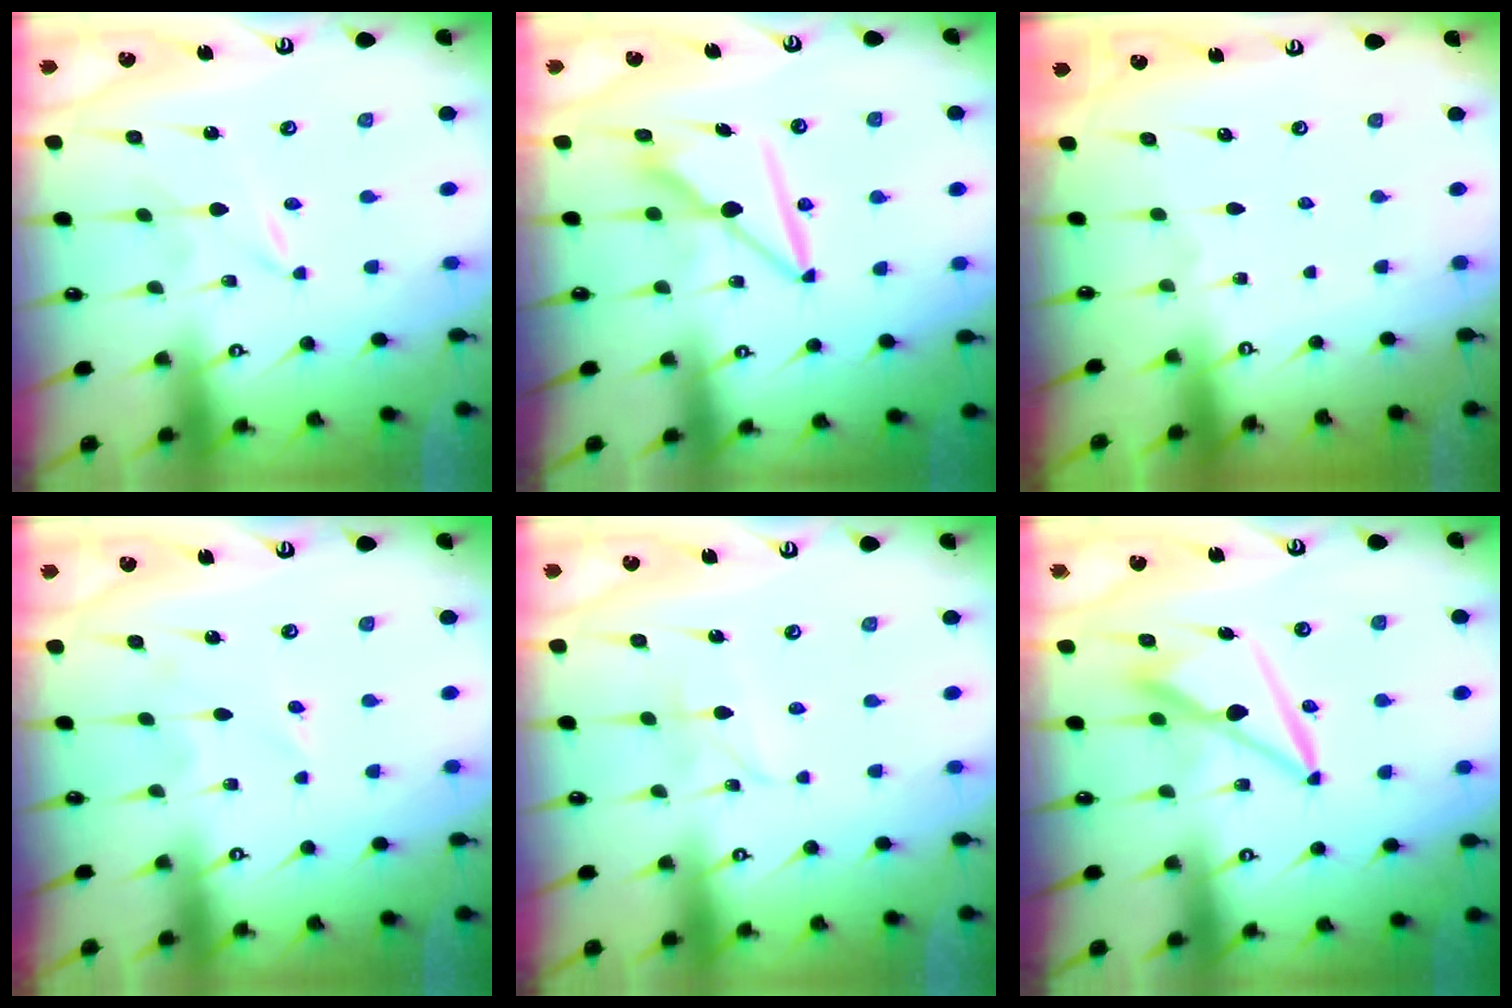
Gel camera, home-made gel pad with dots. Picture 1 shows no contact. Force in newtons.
{"total": 9.6, "press": 9.6, "slide": 0.4}
{"total": 0.0}
{"total": 4.8, "press": 4.7, "slide": 0.8}
{"total": 2.7, "press": 2.7, "slide": 0.3}
{"total": 9.7, "press": 9.6, "slide": 1.2}